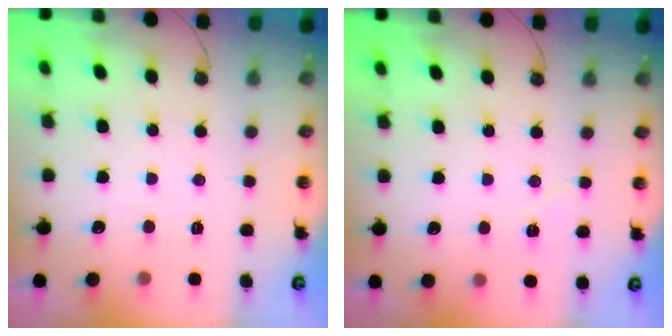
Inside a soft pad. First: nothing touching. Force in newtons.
{"total": 4.6, "press": 3.8, "slide": 2.6}